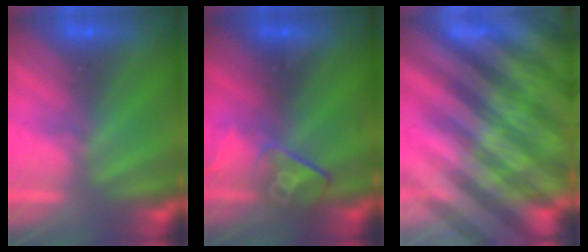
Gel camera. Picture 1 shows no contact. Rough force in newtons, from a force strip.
{"total": 2.8}
{"total": 6.8}